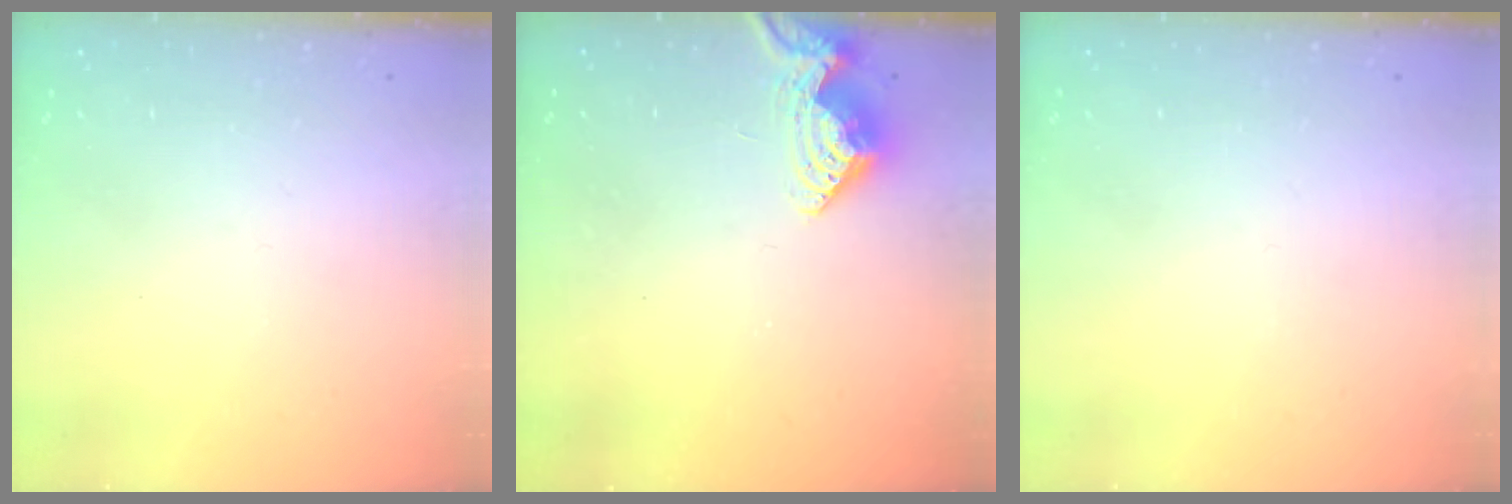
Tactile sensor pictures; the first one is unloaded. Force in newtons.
{"total": 8.2, "press": 8.2, "slide": 0.6}
{"total": 0.0}